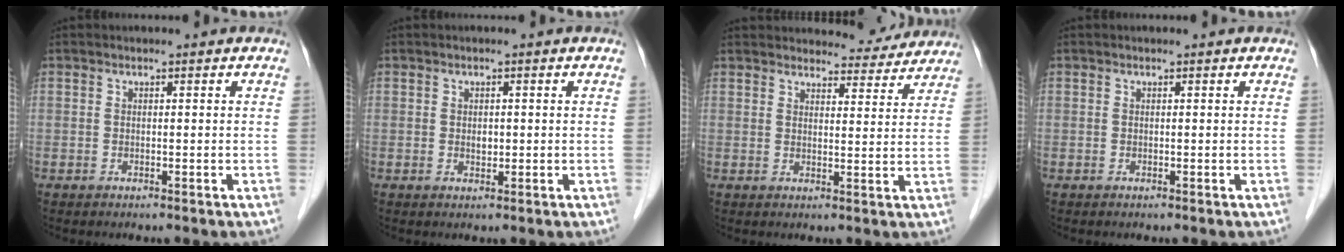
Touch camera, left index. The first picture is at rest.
{"total": 1.2, "force": [0.0, 0.8, 0.9], "torque": [-0.014, 0.000, 0.003]}
{"total": 9.2, "force": [8.8, 2.2, 1.4], "torque": [0.002, 0.000, 0.095]}
{"total": 0.0}